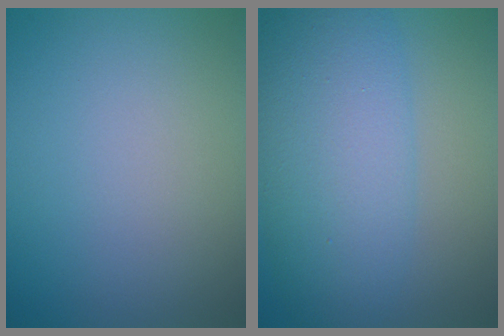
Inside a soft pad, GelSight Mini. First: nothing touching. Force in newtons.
{"total": 7.8, "press": 7.8, "slide": 0.2}